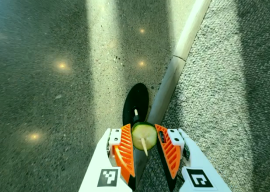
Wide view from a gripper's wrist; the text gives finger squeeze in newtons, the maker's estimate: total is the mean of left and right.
{"total": 6.9, "left": 6.6, "right": 7.2}